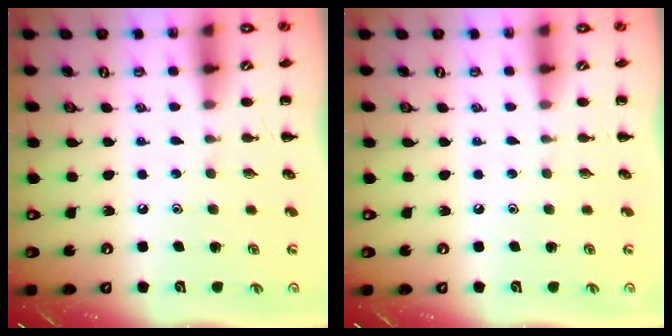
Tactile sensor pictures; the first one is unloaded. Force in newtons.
{"total": 0.0}